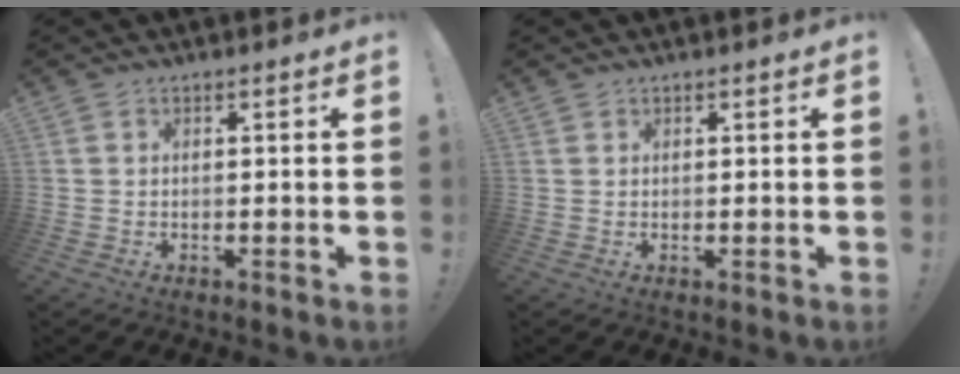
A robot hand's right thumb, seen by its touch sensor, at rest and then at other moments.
{"total": 0.0}